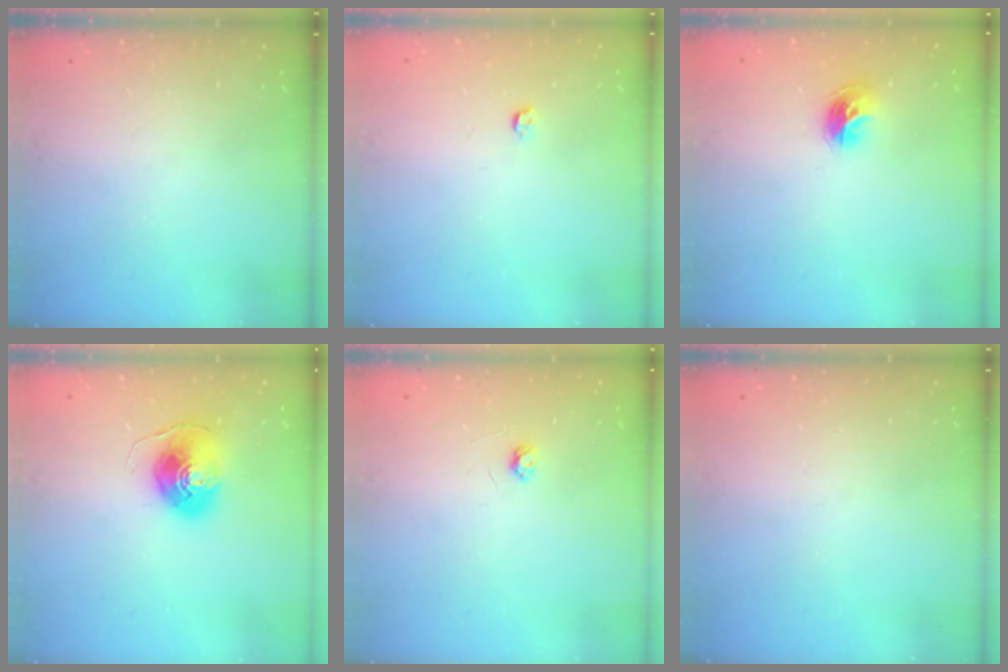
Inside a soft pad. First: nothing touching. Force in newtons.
{"total": 3.2, "press": 3.2, "slide": 0.4}
{"total": 8.0, "press": 8.0, "slide": 0.7}
{"total": 8.5, "press": 8.4, "slide": 1.2}
{"total": 2.6, "press": 2.6, "slide": 0.3}
{"total": 0.0}